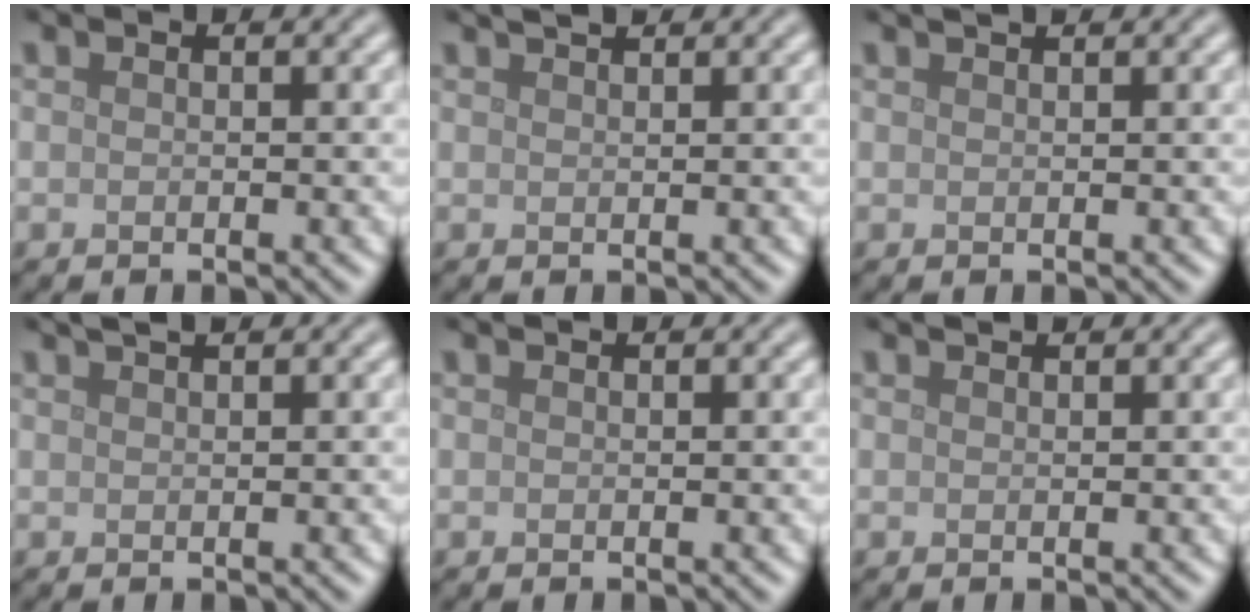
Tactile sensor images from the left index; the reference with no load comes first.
{"total": 1.2, "force": [1.0, 0.2, 0.5], "torque": [-0.006, 0.001, 0.016]}
{"total": 0.9, "force": [0.8, 0.2, 0.4], "torque": [-0.005, -0.002, 0.008]}
{"total": 1.3, "force": [1.0, 0.3, 0.8], "torque": [-0.006, 0.001, 0.012]}
{"total": 0.0}
{"total": 0.6, "force": [0.6, 0.1, 0.1], "torque": [-0.004, -0.002, 0.010]}